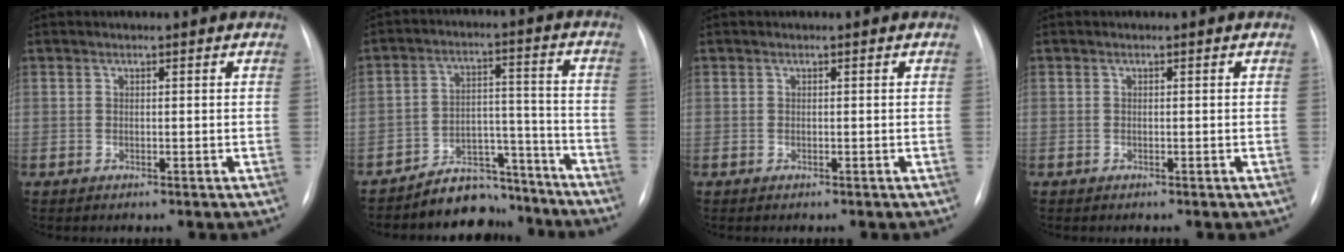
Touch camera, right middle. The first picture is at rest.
{"total": 10.5, "force": [-9.7, 4.0, 1.2], "torque": [0.001, 0.063, -0.156]}
{"total": 0.0}
{"total": 0.0}